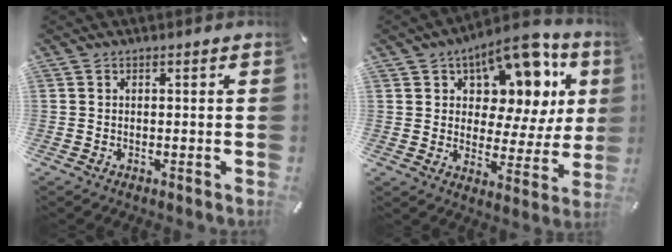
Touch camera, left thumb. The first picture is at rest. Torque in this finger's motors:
{"motor_torque": [0.78, 0.72, 0.68, -0.16, 0.06]}